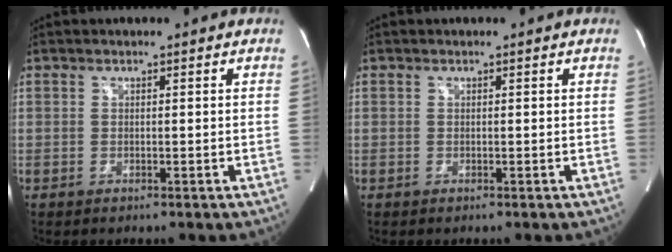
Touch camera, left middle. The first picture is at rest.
{"total": 0.0}